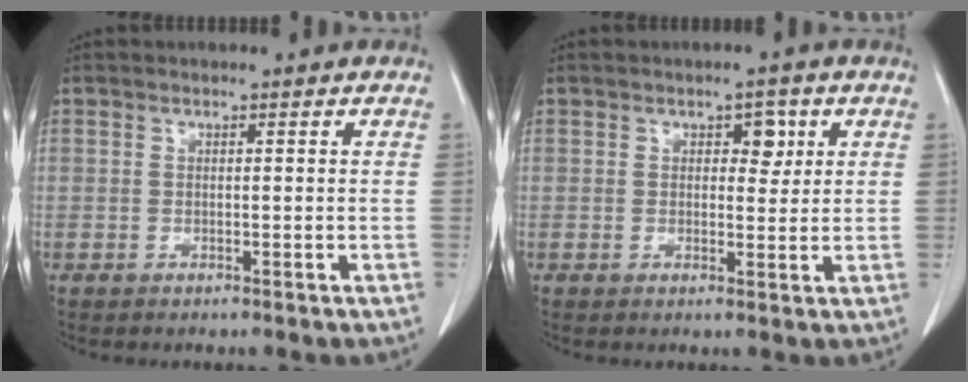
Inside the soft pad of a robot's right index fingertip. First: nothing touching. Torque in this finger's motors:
{"motor_torque": [0.01, 0.00, 0.01, 0.00]}